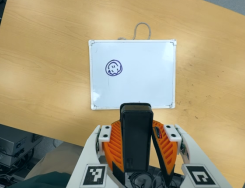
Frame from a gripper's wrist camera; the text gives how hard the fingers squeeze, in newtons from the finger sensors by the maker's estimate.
{"total": 5.7, "left": 4.9, "right": 6.5}